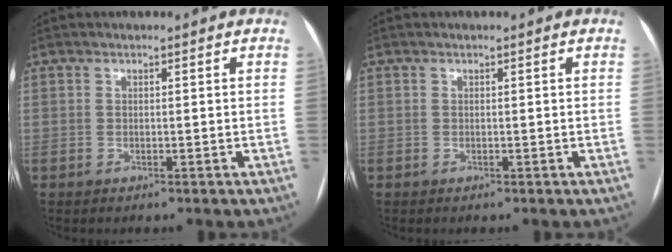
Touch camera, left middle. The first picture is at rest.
{"total": 0.0}